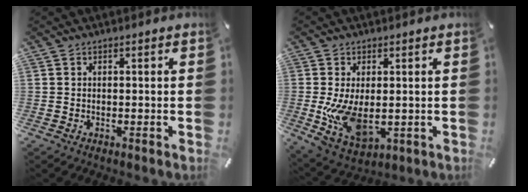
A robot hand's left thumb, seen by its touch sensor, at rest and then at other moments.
{"total": 11.3, "force": [-0.5, 6.2, 9.4], "torque": [-0.192, -0.021, -0.003]}